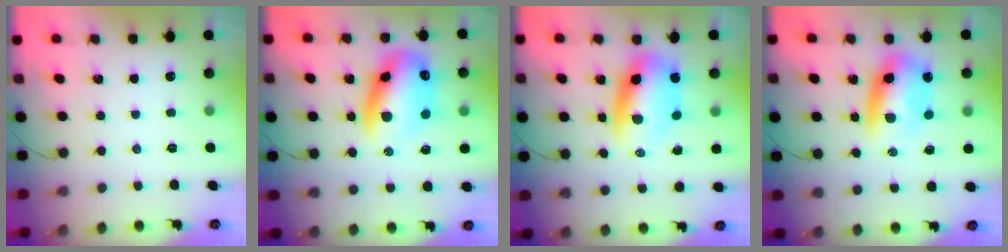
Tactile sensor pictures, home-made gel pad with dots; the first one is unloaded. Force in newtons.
{"total": 16.2, "press": 15.6, "slide": 4.4}
{"total": 9.6, "press": 9.3, "slide": 2.5}
{"total": 9.2, "press": 9.0, "slide": 2.0}